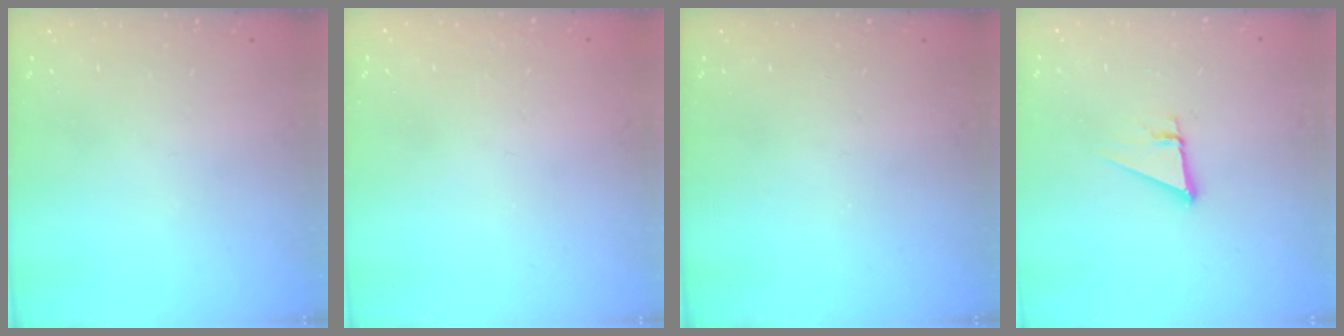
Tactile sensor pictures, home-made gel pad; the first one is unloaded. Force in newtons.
{"total": 1.5, "press": 1.5, "slide": 0.1}
{"total": 0.0}
{"total": 3.6, "press": 3.6, "slide": 0.3}